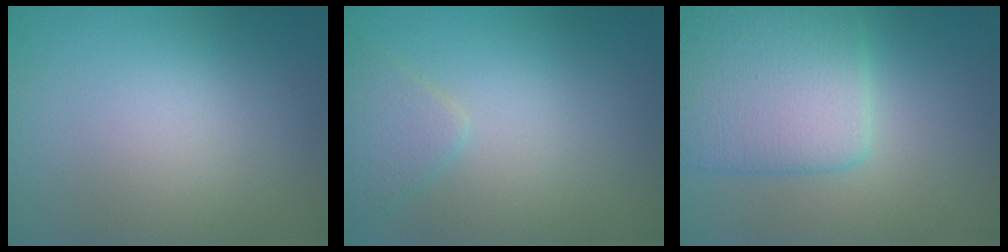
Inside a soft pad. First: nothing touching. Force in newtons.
{"total": 1.9, "press": 1.9, "slide": 0.1}
{"total": 5.7, "press": 5.7, "slide": 0.2}